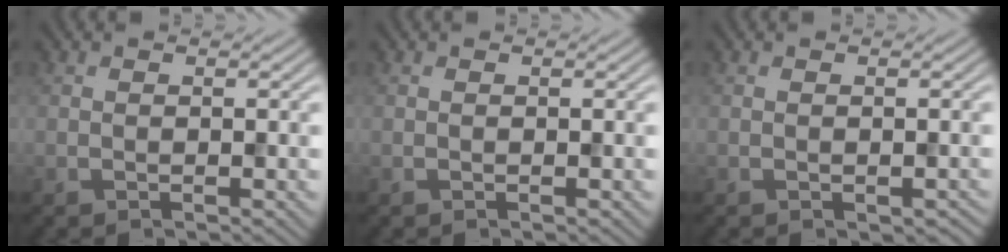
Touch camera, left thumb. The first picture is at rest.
{"total": 0.0}
{"total": 0.8, "force": [-0.4, 0.3, 0.6], "torque": [-0.008, -0.005, -0.003]}